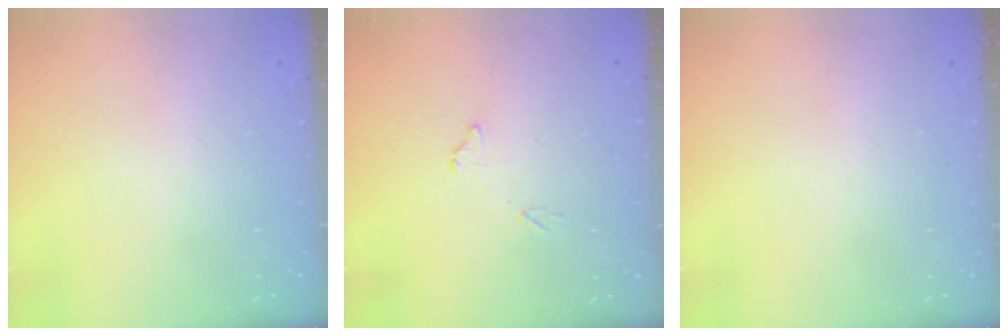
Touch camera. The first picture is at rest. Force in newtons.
{"total": 7.7, "press": 7.7, "slide": 0.5}
{"total": 0.0}